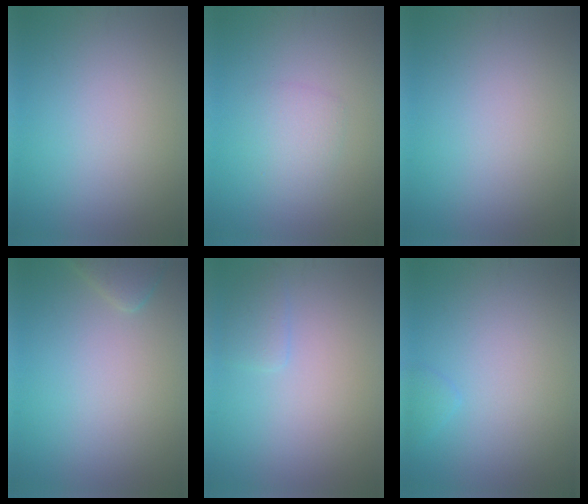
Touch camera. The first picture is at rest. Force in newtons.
{"total": 1.8, "press": 1.8, "slide": 0.2}
{"total": 0.0}
{"total": 1.8, "press": 1.8, "slide": 0.2}
{"total": 1.4, "press": 1.4, "slide": 0.1}
{"total": 0.9, "press": 0.9, "slide": 0.1}